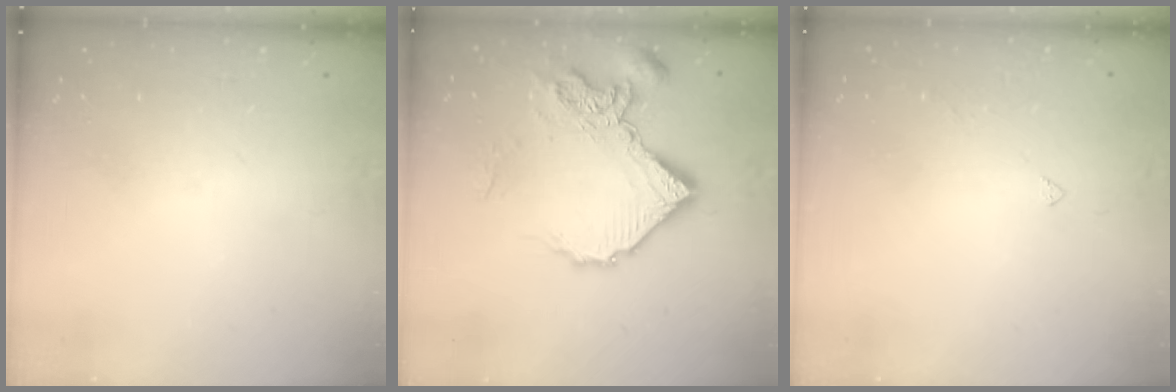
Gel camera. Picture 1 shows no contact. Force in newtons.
{"total": 14.3, "press": 14.2, "slide": 1.7}
{"total": 2.3, "press": 2.3, "slide": 0.5}